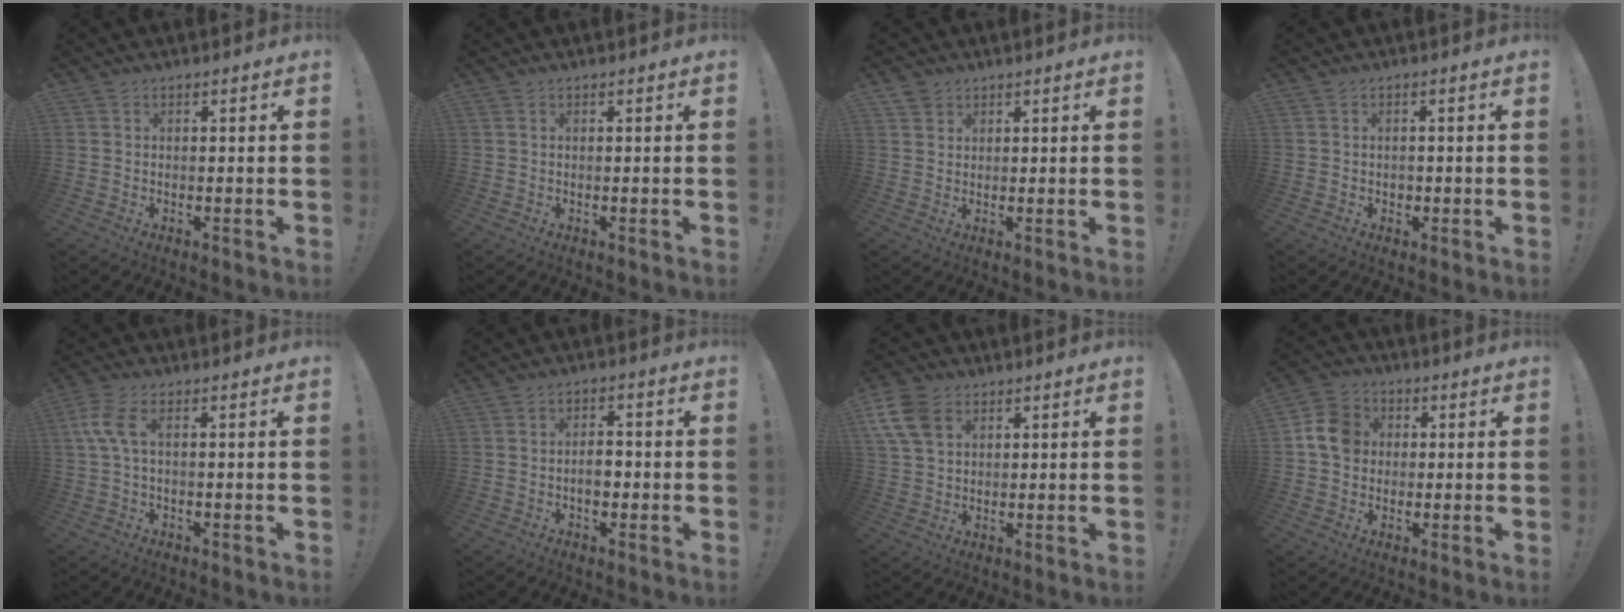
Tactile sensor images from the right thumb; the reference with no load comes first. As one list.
[{"total": 0.0}, {"total": 2.5, "force": [1.9, 1.6, 0.3], "torque": [-0.002, -0.010, 0.036]}, {"total": 1.4, "force": [-0.3, 1.3, 0.4], "torque": [-0.014, 0.004, -0.006]}, {"total": 6.3, "force": [1.1, 2.1, 5.8], "torque": [-0.125, -0.003, 0.023]}, {"total": 4.7, "force": [-1.4, 2.9, 3.4], "torque": [-0.050, 0.011, -0.028]}, {"total": 9.9, "force": [4.1, 6.7, 6.0], "torque": [-0.130, -0.003, 0.080]}, {"total": 9.2, "force": [1.3, 8.0, 4.4], "torque": [-0.058, 0.013, 0.032]}]